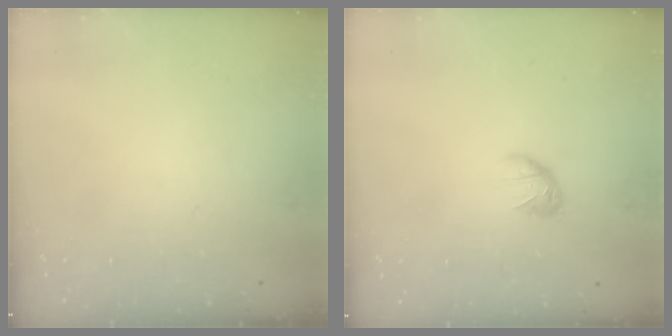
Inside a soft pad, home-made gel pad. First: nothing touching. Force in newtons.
{"total": 5.4, "press": 5.3, "slide": 1.0}